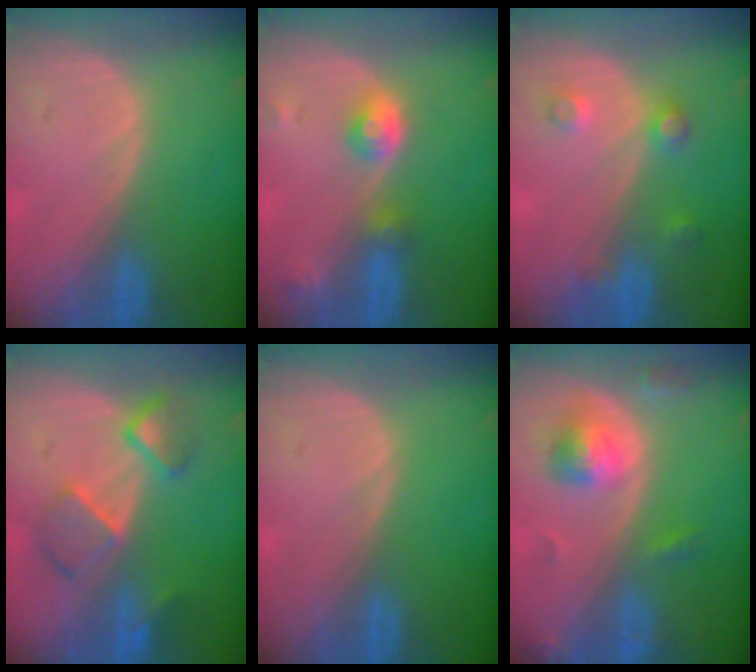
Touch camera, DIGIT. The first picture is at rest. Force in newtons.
{"total": 4.2, "press": 4.0, "slide": 1.4}
{"total": 3.6, "press": 3.3, "slide": 1.3}
{"total": 6.2, "press": 6.1, "slide": 0.3}
{"total": 0.0}
{"total": 5.2, "press": 5.0, "slide": 1.4}